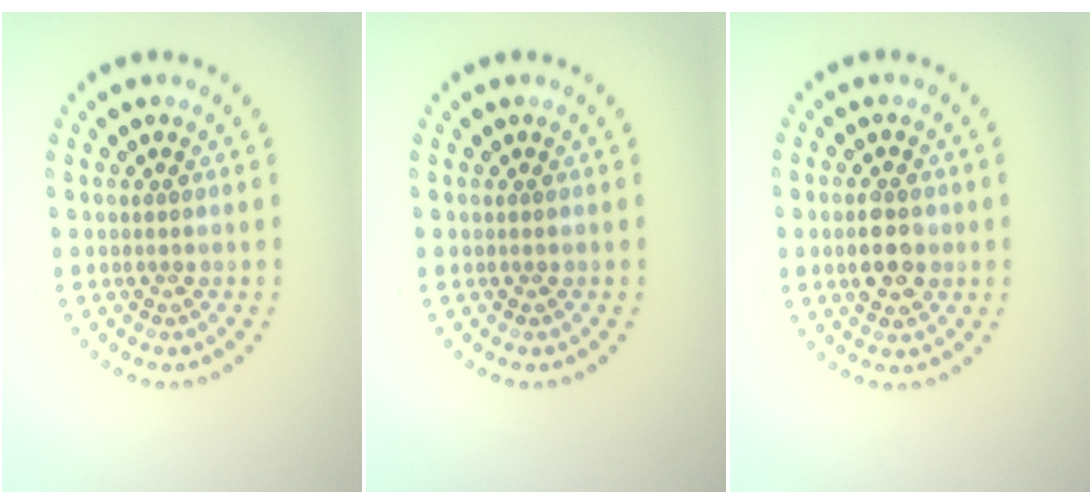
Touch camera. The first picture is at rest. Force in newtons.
{"total": 0.0}
{"total": 3.6, "press": 3.6, "slide": 0.1}